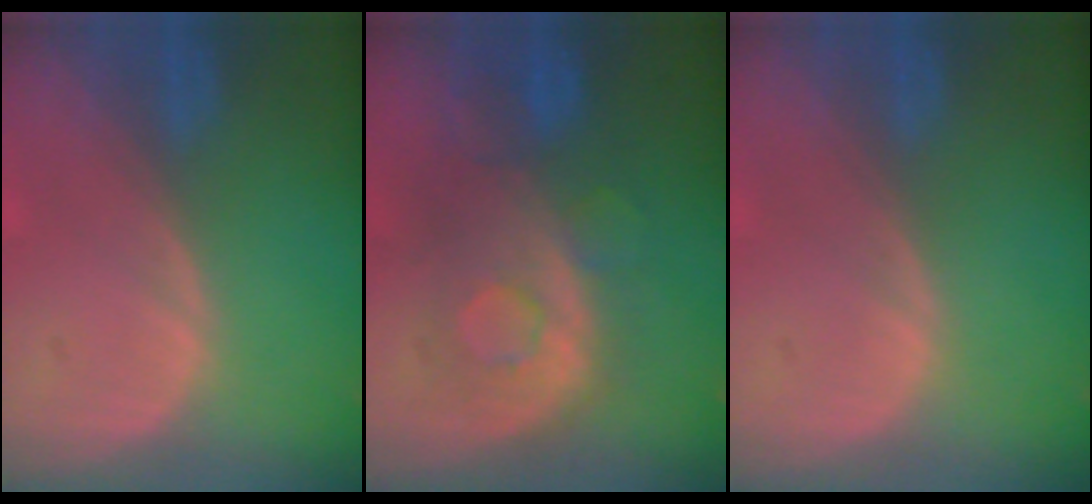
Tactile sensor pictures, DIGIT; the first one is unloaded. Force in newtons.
{"total": 8.6, "press": 8.4, "slide": 1.4}
{"total": 0.0}